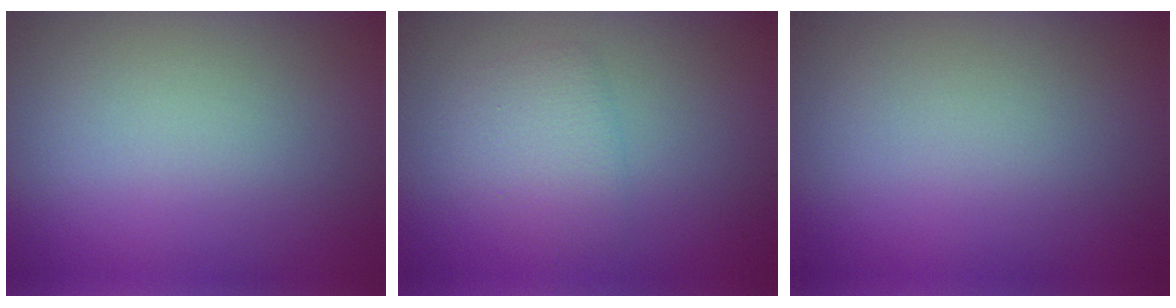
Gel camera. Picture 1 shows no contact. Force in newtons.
{"total": 2.4, "press": 2.4, "slide": 0.1}
{"total": 0.0}